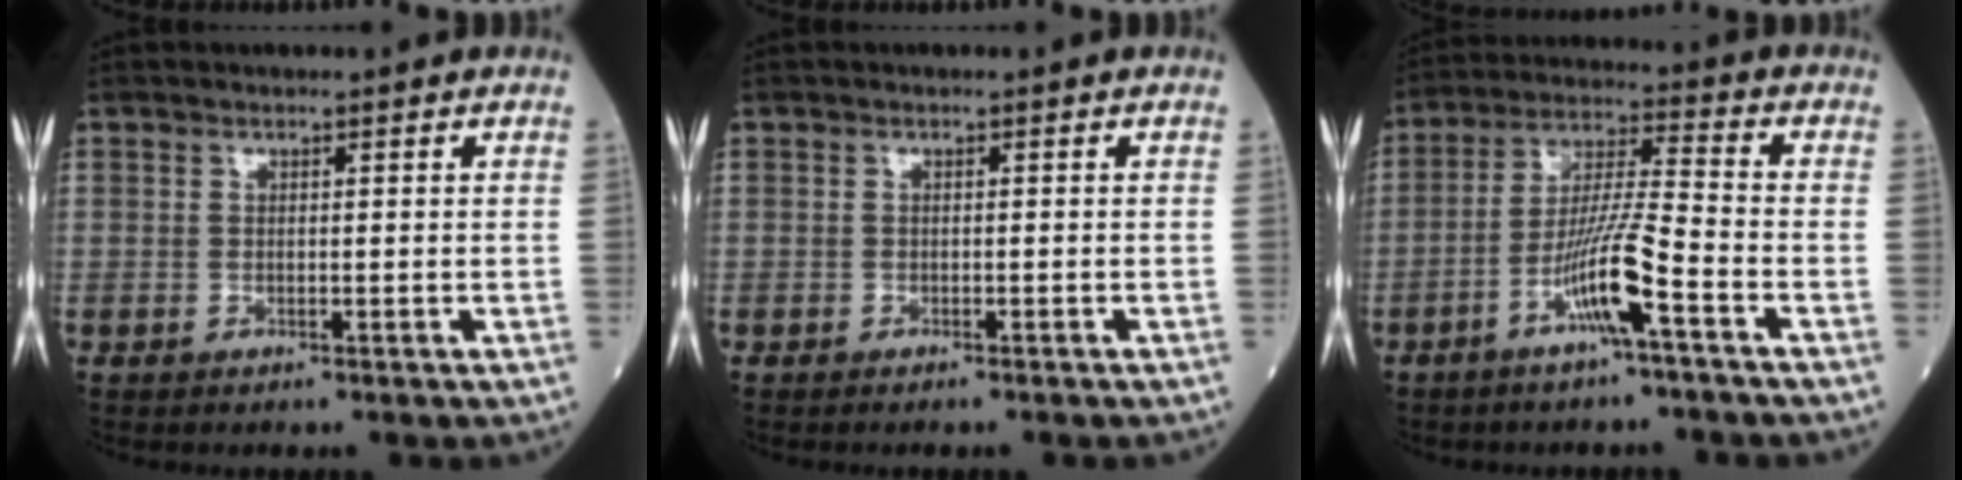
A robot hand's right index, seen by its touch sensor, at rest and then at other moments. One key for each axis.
{"total": 1.4, "fx": -1.3, "fy": 0.1, "fz": 0.7, "tx": -0.010, "ty": -0.002, "tz": -0.014}
{"total": 9.6, "fx": -4.6, "fy": -0.4, "fz": 8.4, "tx": -0.160, "ty": 0.003, "tz": -0.091}